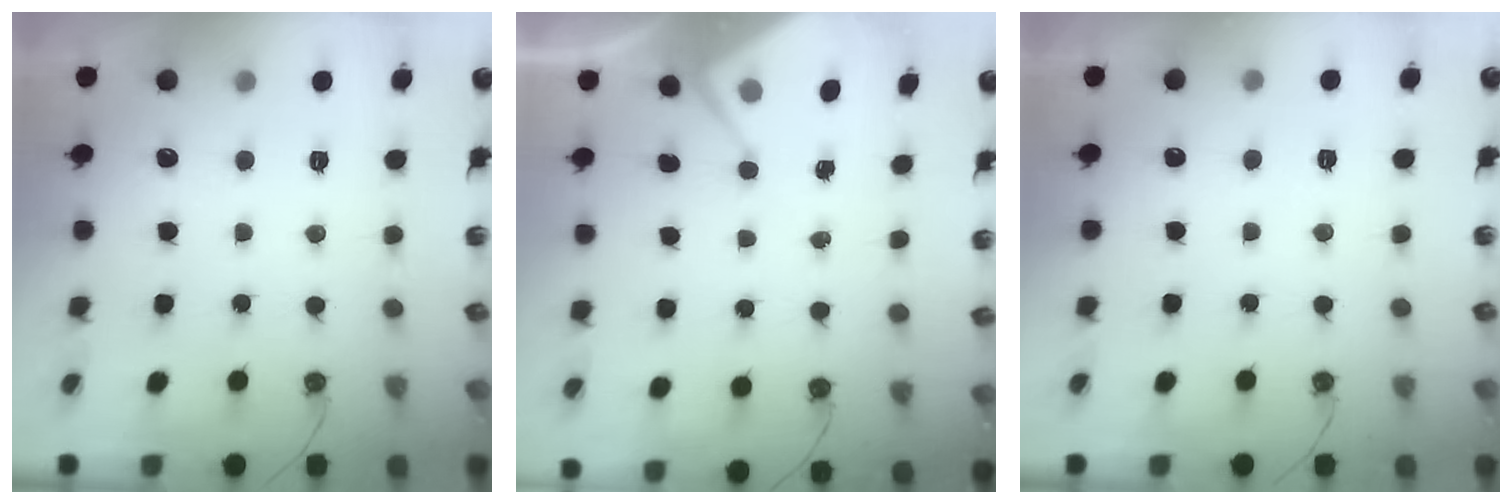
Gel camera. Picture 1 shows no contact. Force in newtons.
{"total": 4.1, "press": 4.0, "slide": 0.5}
{"total": 2.9, "press": 2.9, "slide": 0.5}